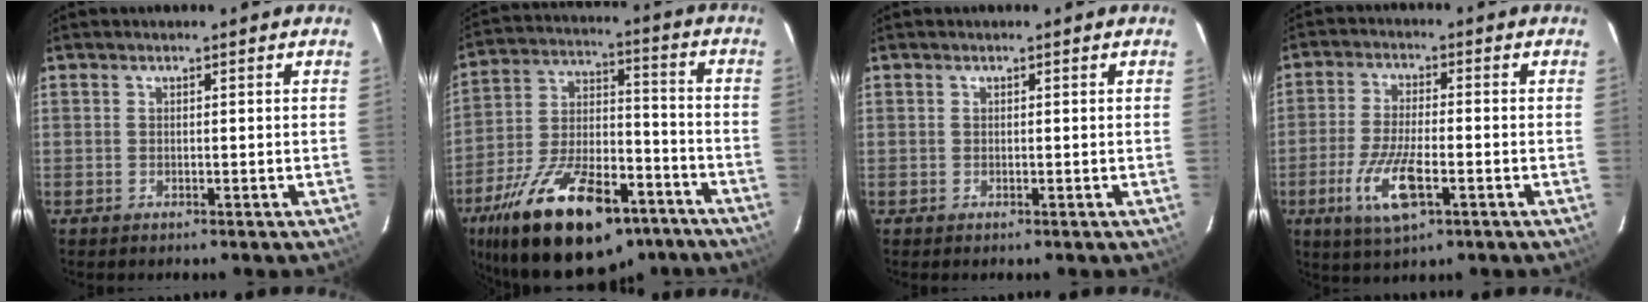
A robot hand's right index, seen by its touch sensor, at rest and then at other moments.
{"total": 27.9, "force": [-18.4, 12.1, 17.1], "torque": [-0.315, -0.005, -0.275]}
{"total": 0.5, "force": [0.0, 0.5, -0.1], "torque": [0.004, 0.002, -0.001]}
{"total": 10.2, "force": [-3.9, 3.2, 8.9], "torque": [-0.189, -0.014, -0.074]}